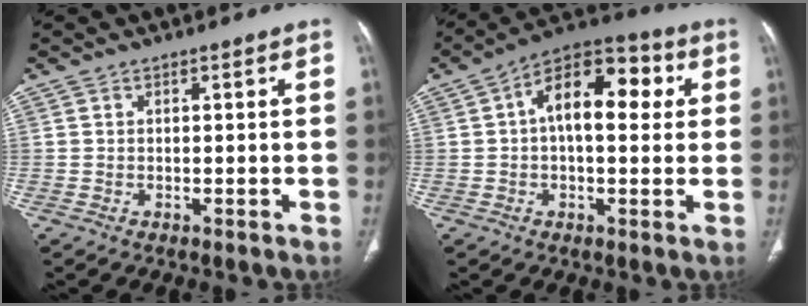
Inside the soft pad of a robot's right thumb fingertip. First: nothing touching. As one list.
[{"total": 14.2, "force": [2.6, 7.5, 11.7], "torque": [-0.156, 0.030, 0.032]}]